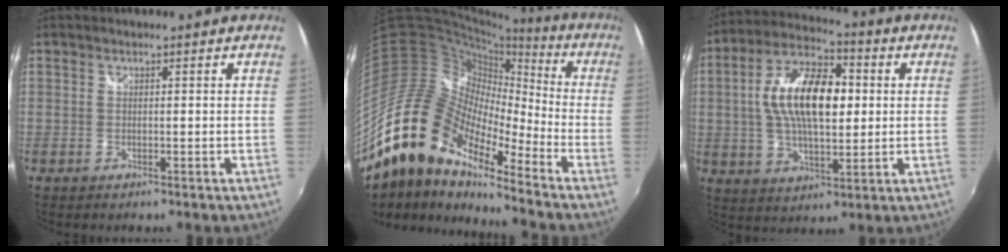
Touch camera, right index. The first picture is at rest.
{"total": 17.7, "force": [-12.1, 7.5, 10.5], "torque": [-0.166, -0.022, -0.241]}
{"total": 16.1, "force": [1.7, 7.7, 14.0], "torque": [-0.263, 0.020, 0.025]}